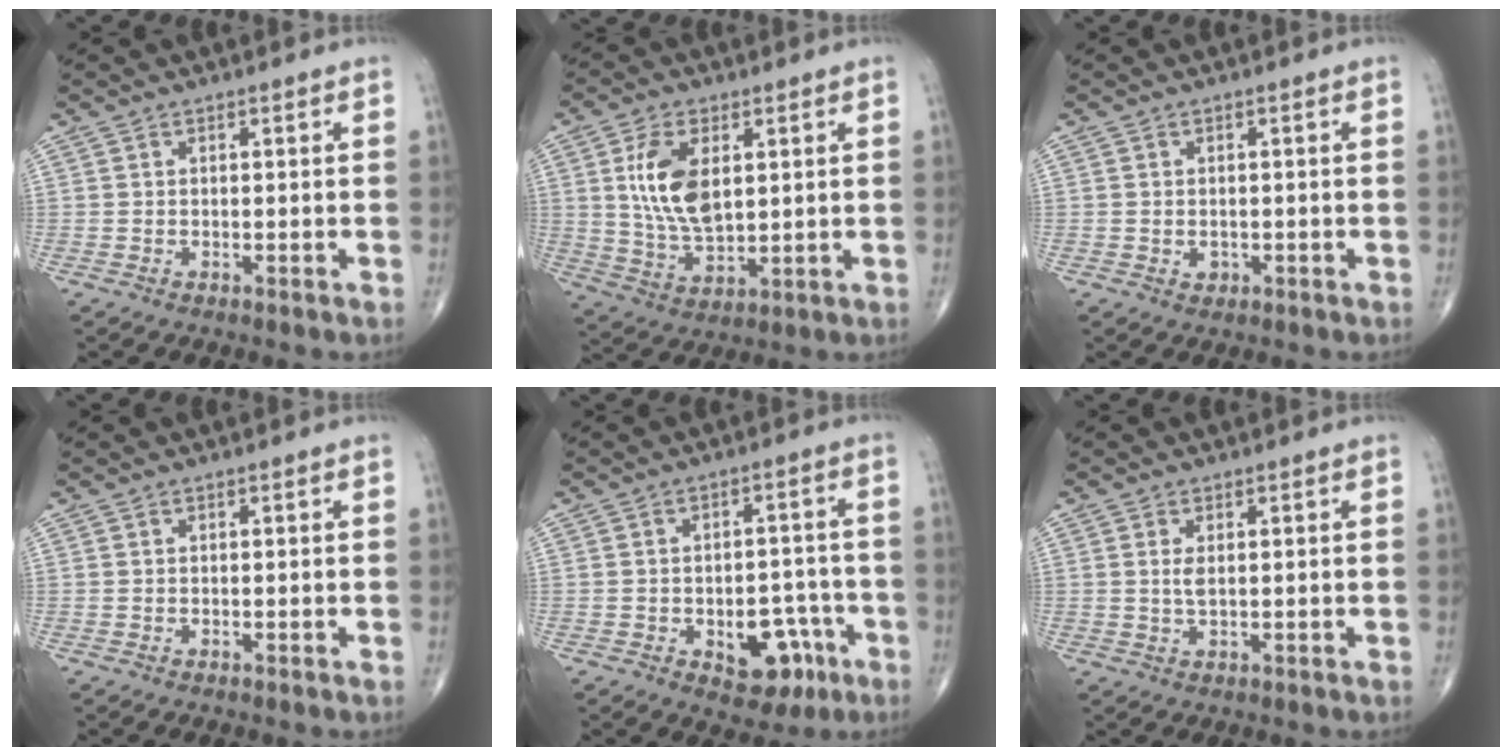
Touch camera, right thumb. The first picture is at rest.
{"total": 11.5, "force": [2.7, 6.3, 9.3], "torque": [-0.171, -0.016, 0.058]}
{"total": 1.3, "force": [-0.3, 1.1, 0.7], "torque": [-0.006, 0.002, 0.001]}
{"total": 0.0}
{"total": 9.7, "force": [-4.1, 5.9, 6.5], "torque": [-0.052, 0.034, -0.045]}
{"total": 2.1, "force": [0.4, 0.9, 1.8], "torque": [-0.037, -0.003, 0.011]}